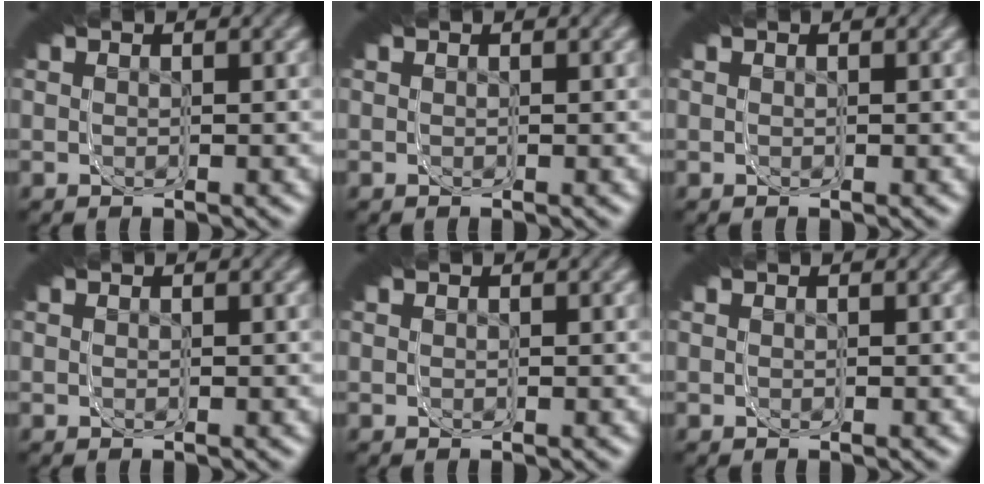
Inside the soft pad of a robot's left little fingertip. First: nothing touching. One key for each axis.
{"total": 0.0}
{"total": 0.0}
{"total": 0.0}
{"total": 0.0}
{"total": 0.0}